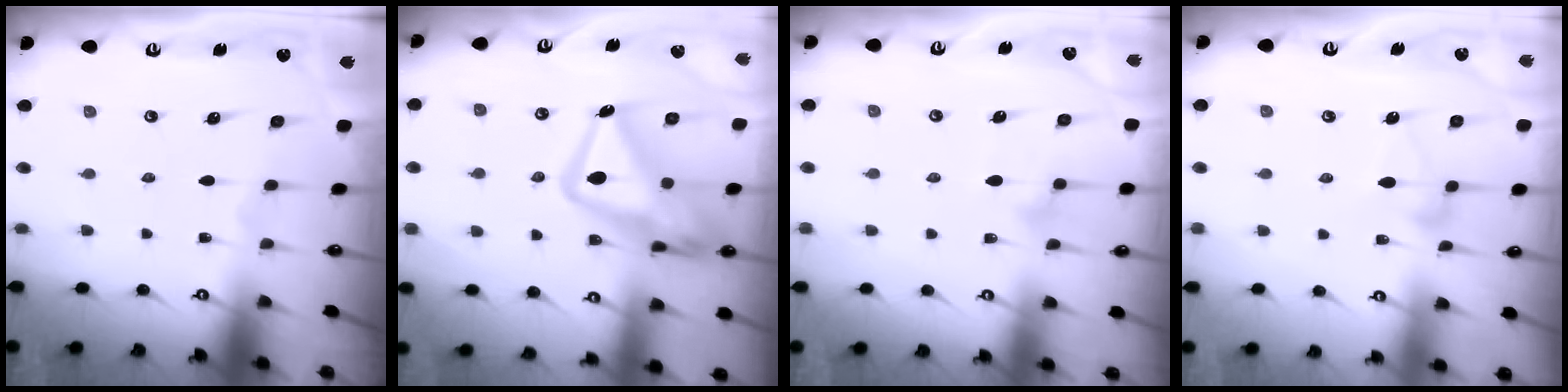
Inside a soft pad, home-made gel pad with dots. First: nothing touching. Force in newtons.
{"total": 19.7, "press": 19.6, "slide": 2.0}
{"total": 10.3, "press": 10.3, "slide": 0.5}
{"total": 6.0, "press": 6.0, "slide": 0.3}